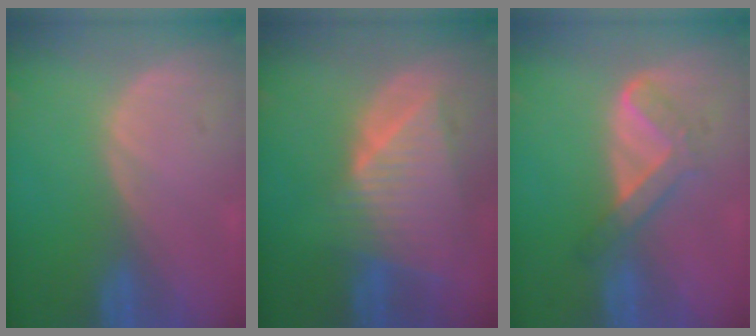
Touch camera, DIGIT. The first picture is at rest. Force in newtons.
{"total": 8.9, "press": 7.9, "slide": 4.2}
{"total": 4.6, "press": 4.6, "slide": 0.6}